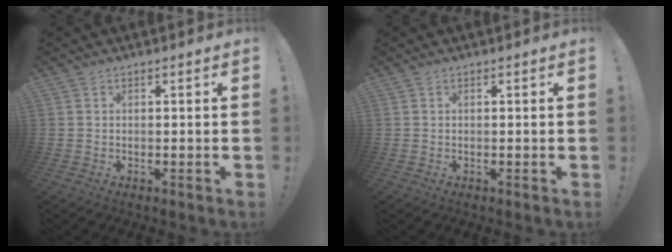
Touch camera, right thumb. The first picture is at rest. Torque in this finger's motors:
{"motor_torque": [0.00, 0.00, 0.00, 0.00, 0.00]}